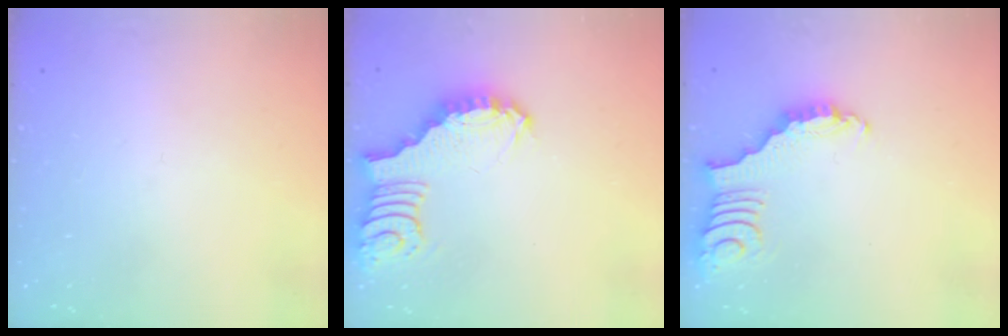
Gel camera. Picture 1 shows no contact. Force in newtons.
{"total": 3.2, "press": 3.2, "slide": 0.5}
{"total": 2.2, "press": 2.2, "slide": 0.3}